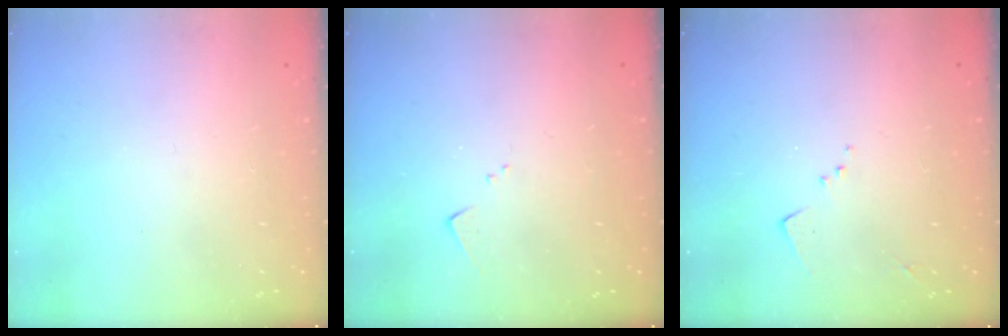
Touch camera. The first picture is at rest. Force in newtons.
{"total": 4.5, "press": 4.5, "slide": 0.5}
{"total": 6.3, "press": 6.2, "slide": 0.9}